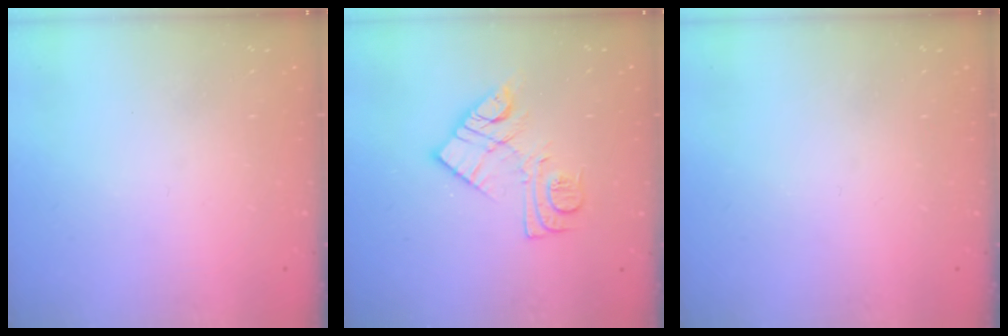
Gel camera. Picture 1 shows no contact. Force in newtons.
{"total": 11.8, "press": 11.8, "slide": 0.7}
{"total": 0.0}